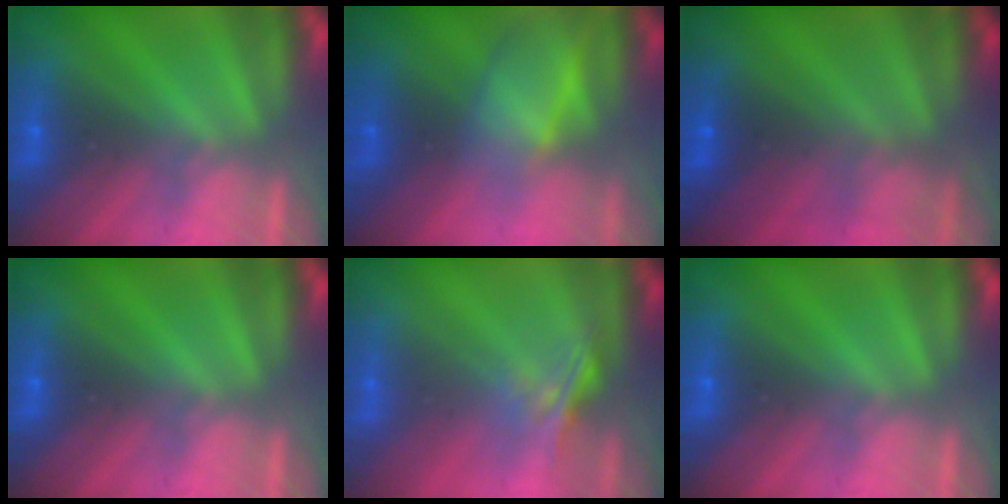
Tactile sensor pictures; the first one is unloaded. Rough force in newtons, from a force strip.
{"total": 2.9}
{"total": 2.9}
{"total": 0.0}
{"total": 1.4}
{"total": 0.0}